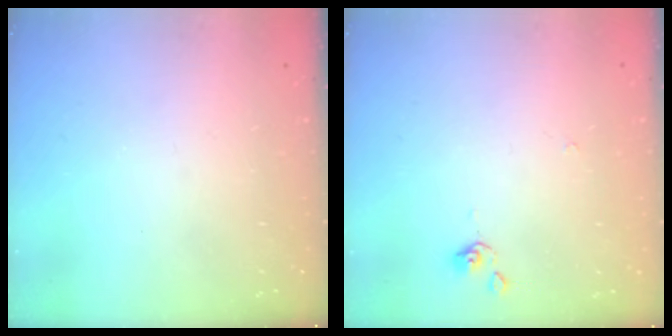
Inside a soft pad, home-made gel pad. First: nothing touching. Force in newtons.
{"total": 0.0}